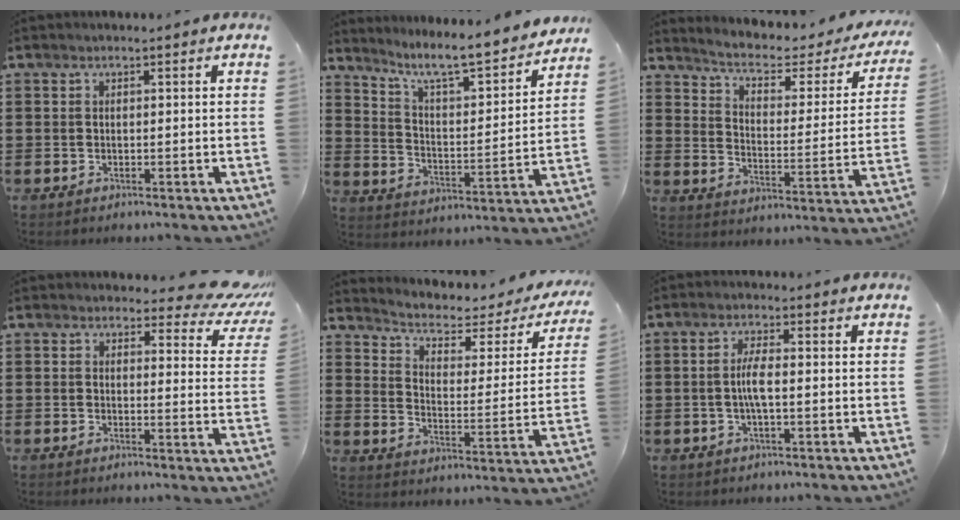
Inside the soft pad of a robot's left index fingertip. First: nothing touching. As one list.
[{"total": 7.9, "force": [6.9, 0.4, 3.8], "torque": [-0.095, -0.053, 0.111]}, {"total": 3.5, "force": [2.4, 1.2, 2.3], "torque": [-0.059, -0.020, 0.030]}, {"total": 4.4, "force": [3.8, 1.2, 1.9], "torque": [-0.027, -0.024, 0.063]}, {"total": 3.0, "force": [1.9, 1.4, 1.9], "torque": [-0.053, -0.015, 0.021]}, {"total": 3.8, "force": [-0.4, 1.1, 3.6], "torque": [-0.081, -0.001, -0.014]}]